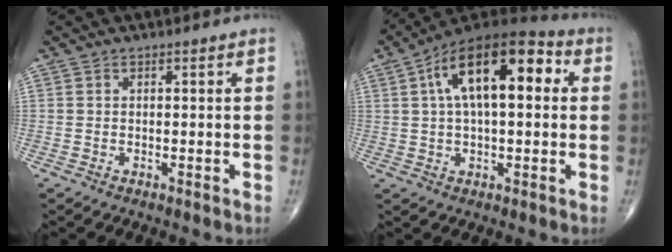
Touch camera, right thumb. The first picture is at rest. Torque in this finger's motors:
{"motor_torque": [0.80, 4.21, 2.04, 0.38, 0.57]}